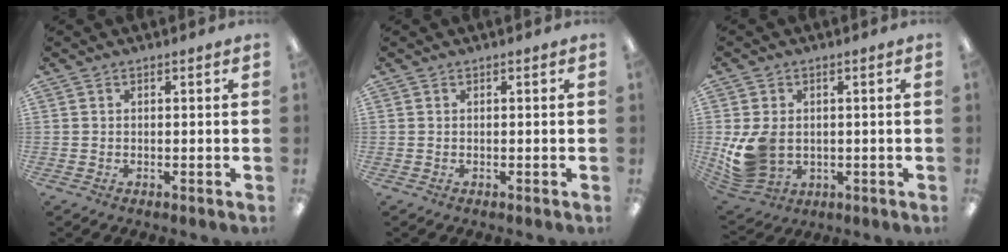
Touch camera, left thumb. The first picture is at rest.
{"total": 0.0}
{"total": 9.5, "force": [-0.4, 7.4, 5.8], "torque": [-0.133, 0.007, -0.001]}